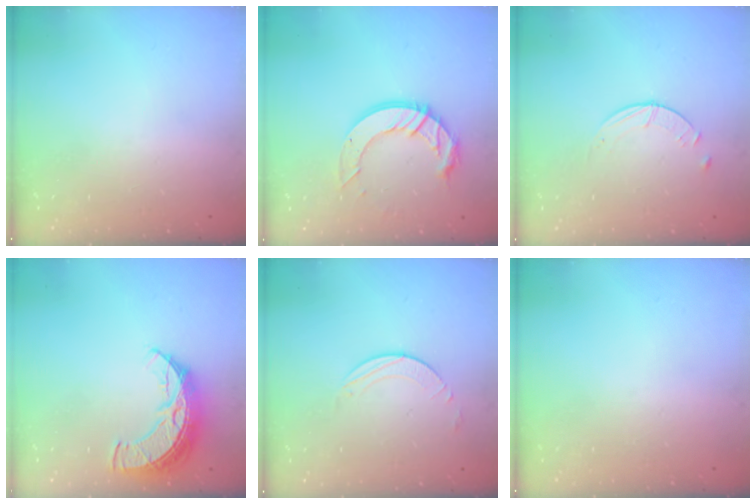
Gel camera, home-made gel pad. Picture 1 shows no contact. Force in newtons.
{"total": 12.3, "press": 12.2, "slide": 1.2}
{"total": 2.6, "press": 2.5, "slide": 0.3}
{"total": 9.6, "press": 9.6, "slide": 0.6}
{"total": 3.2, "press": 3.2, "slide": 0.3}
{"total": 0.0}